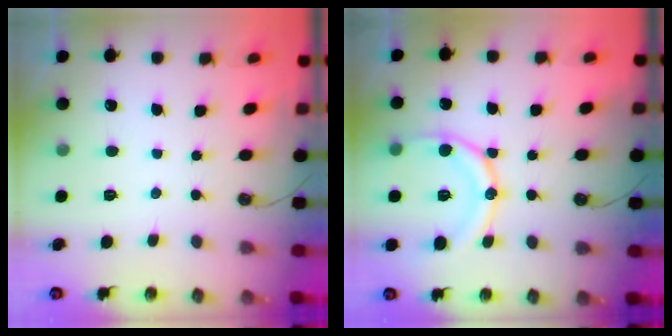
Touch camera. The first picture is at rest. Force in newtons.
{"total": 13.4, "press": 13.3, "slide": 1.2}